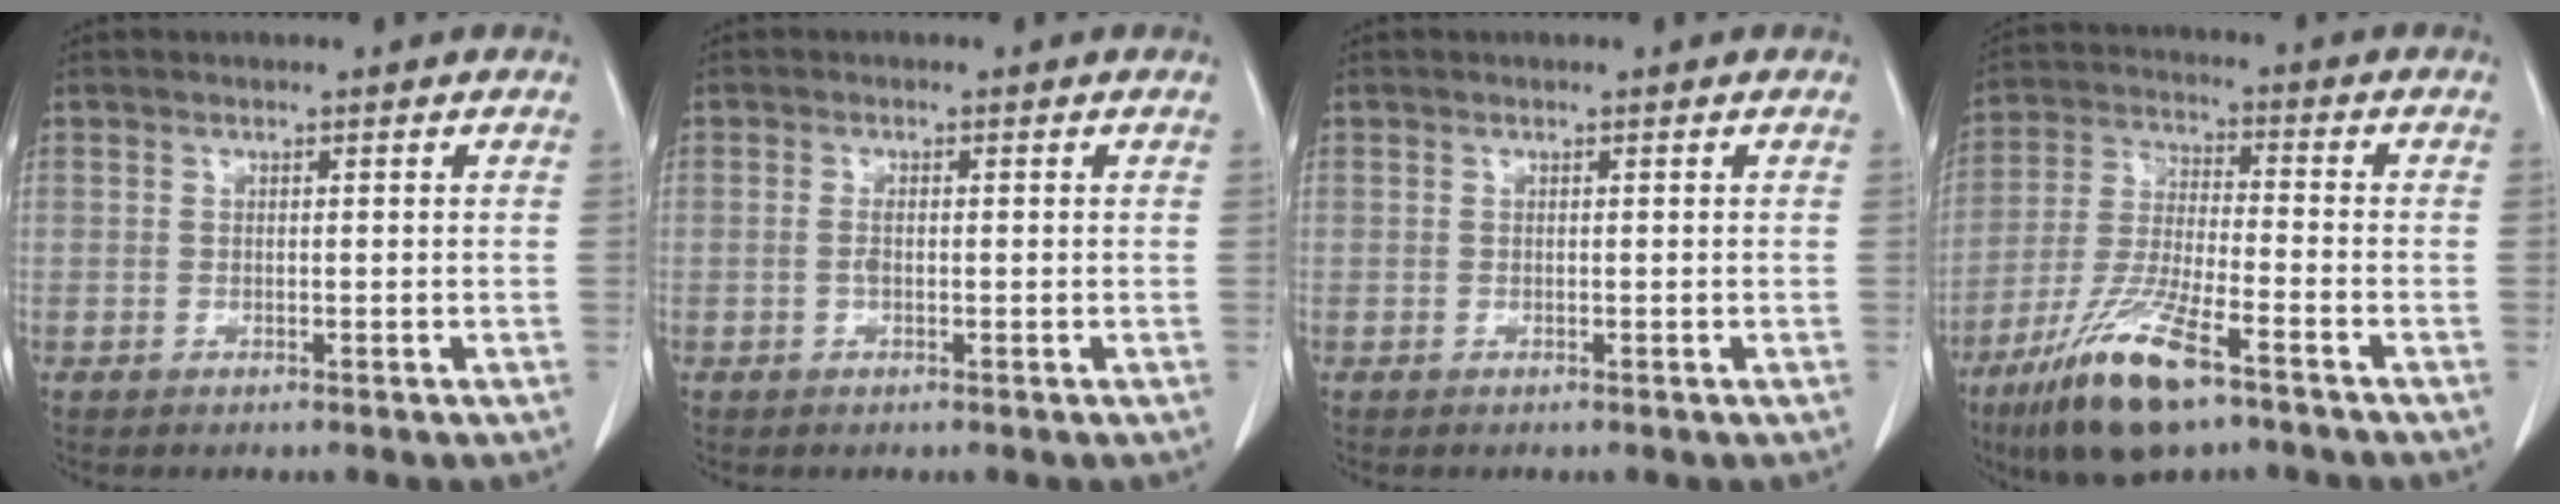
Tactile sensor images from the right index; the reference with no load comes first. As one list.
[{"total": 1.0, "force": [-0.2, 0.3, 1.0], "torque": [-0.021, 0.001, -0.004]}, {"total": 0.0}, {"total": 13.9, "force": [-8.7, 2.6, 10.6], "torque": [-0.215, -0.029, -0.156]}]